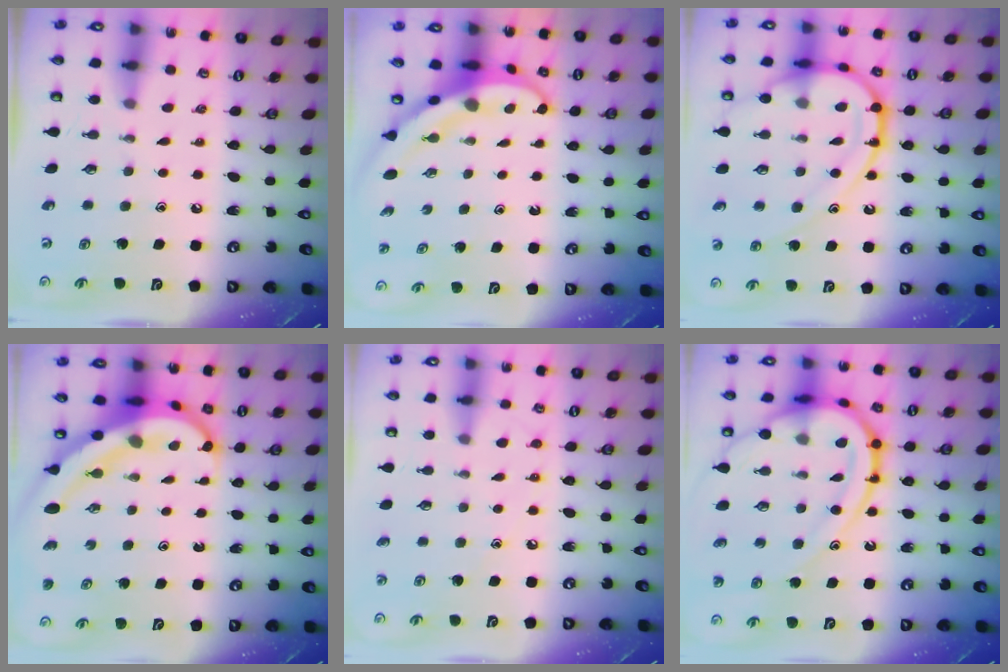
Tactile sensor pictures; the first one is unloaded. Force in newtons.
{"total": 4.7, "press": 4.7, "slide": 0.6}
{"total": 16.5, "press": 16.4, "slide": 2.0}
{"total": 10.2, "press": 10.1, "slide": 1.4}
{"total": 6.7, "press": 6.6, "slide": 0.9}
{"total": 22.0, "press": 21.9, "slide": 2.3}